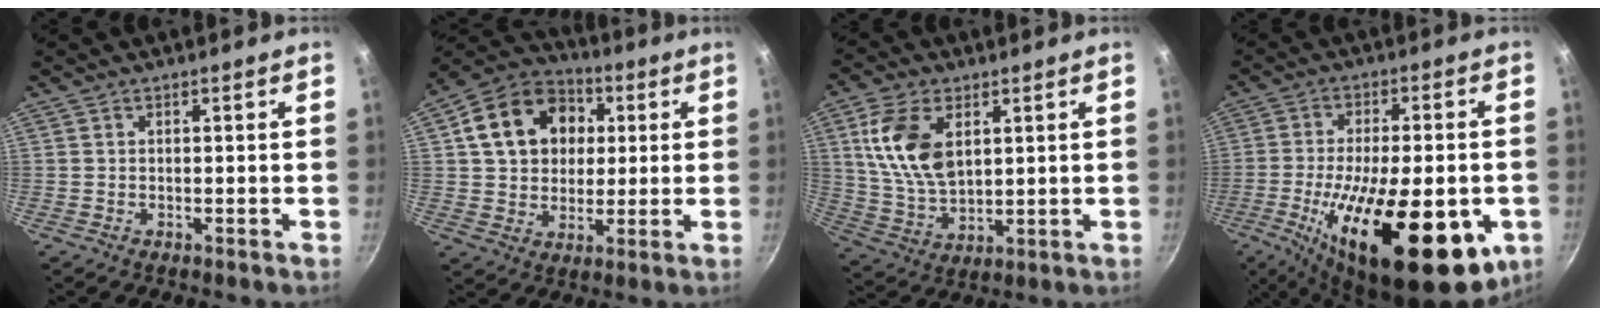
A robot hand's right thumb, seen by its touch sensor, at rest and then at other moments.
{"total": 16.9, "force": [3.8, 13.4, 9.5], "torque": [-0.139, 0.021, 0.056]}
{"total": 13.4, "force": [4.1, 7.9, 10.0], "torque": [-0.182, -0.020, 0.087]}
{"total": 27.3, "force": [-8.4, 10.9, 23.5], "torque": [-0.355, 0.000, -0.121]}